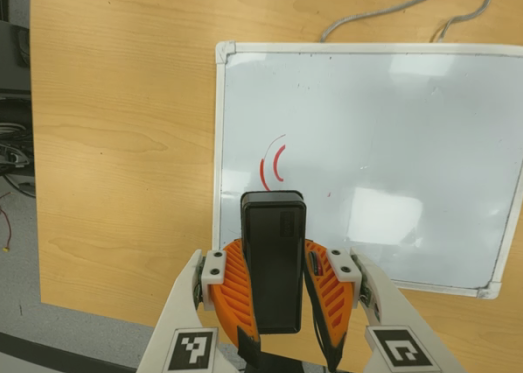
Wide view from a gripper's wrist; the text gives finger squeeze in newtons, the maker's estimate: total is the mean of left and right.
{"total": 9.1, "left": 7.3, "right": 10.8}